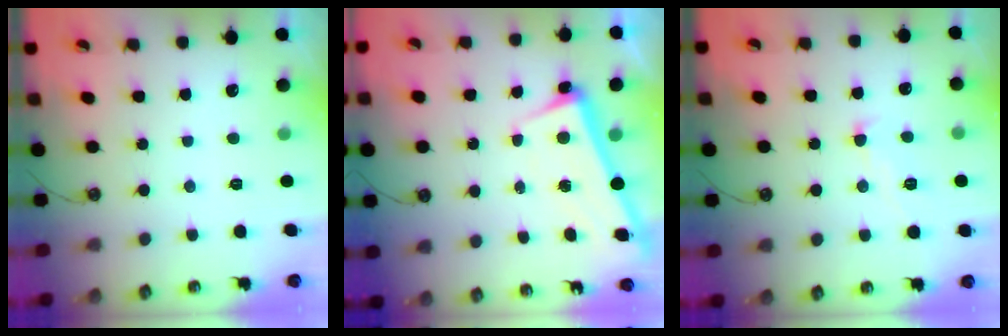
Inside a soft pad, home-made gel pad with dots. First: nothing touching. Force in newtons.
{"total": 2.3, "press": 2.1, "slide": 0.9}
{"total": 0.6, "press": 0.0, "slide": 0.6}